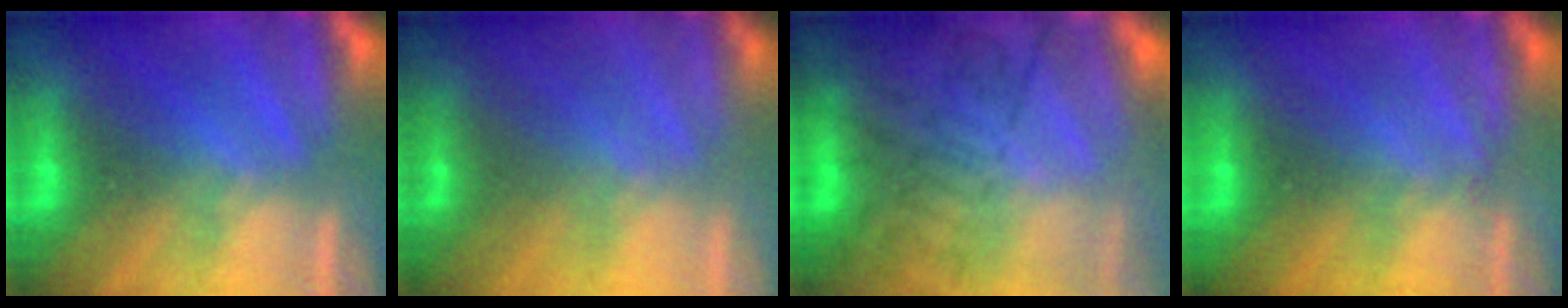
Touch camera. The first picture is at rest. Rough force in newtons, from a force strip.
{"total": 1.1}
{"total": 8.9}
{"total": 2.1}